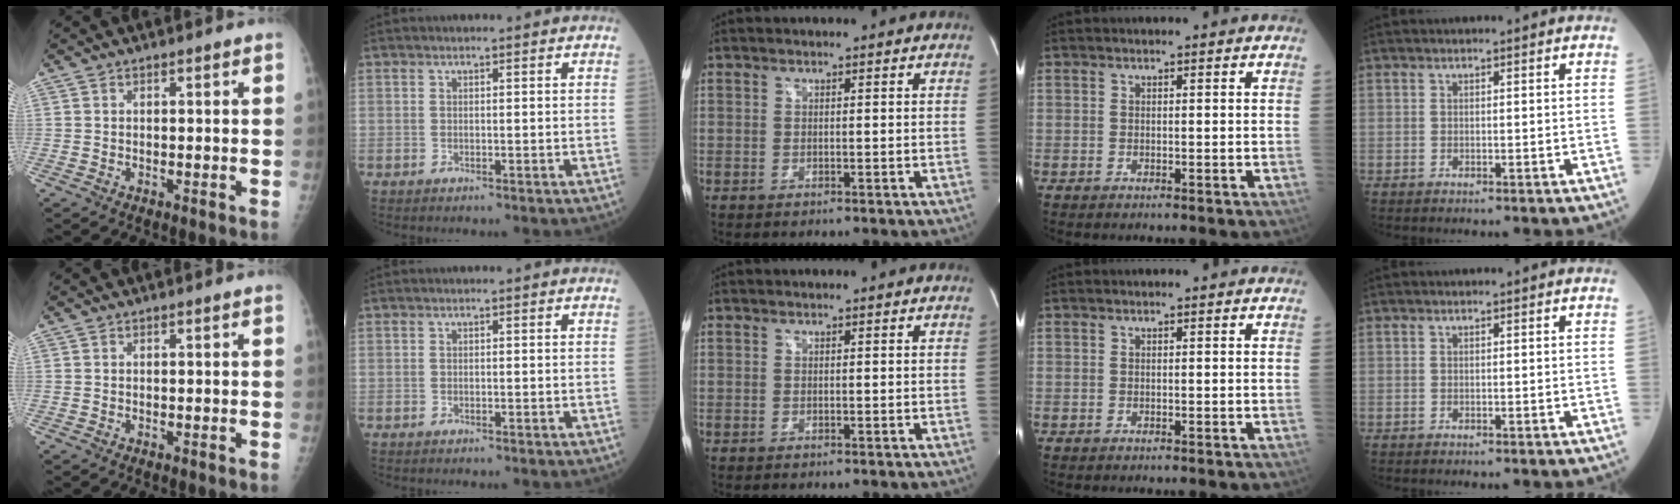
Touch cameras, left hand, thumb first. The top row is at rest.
{}